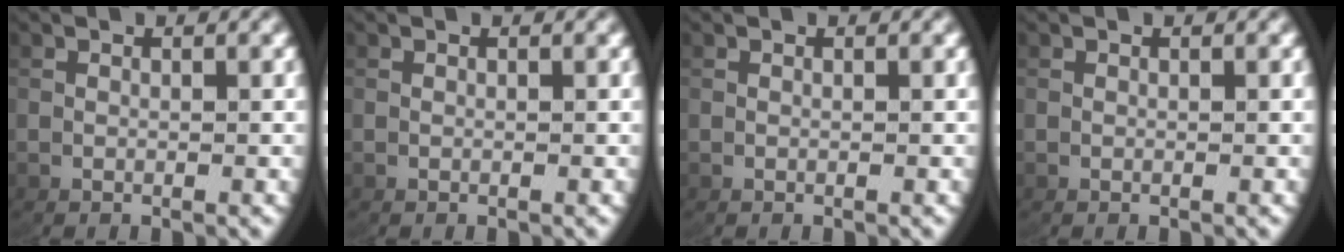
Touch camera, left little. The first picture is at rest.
{"total": 0.0}
{"total": 0.0}
{"total": 0.0}